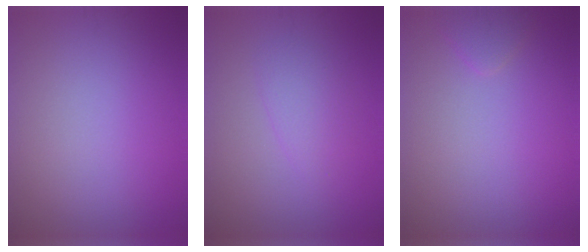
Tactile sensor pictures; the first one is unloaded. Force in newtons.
{"total": 1.8, "press": 1.8, "slide": 0.1}
{"total": 1.0, "press": 1.0, "slide": 0.1}